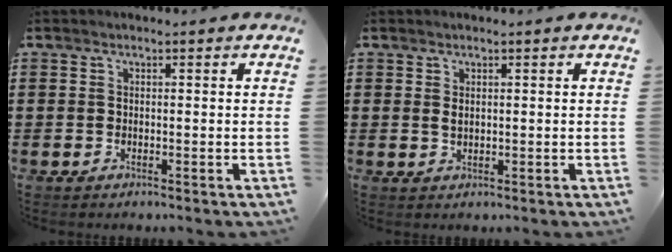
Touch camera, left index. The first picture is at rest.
{"total": 0.9, "force": [0.3, 0.5, 0.7], "torque": [-0.018, 0.004, 0.004]}